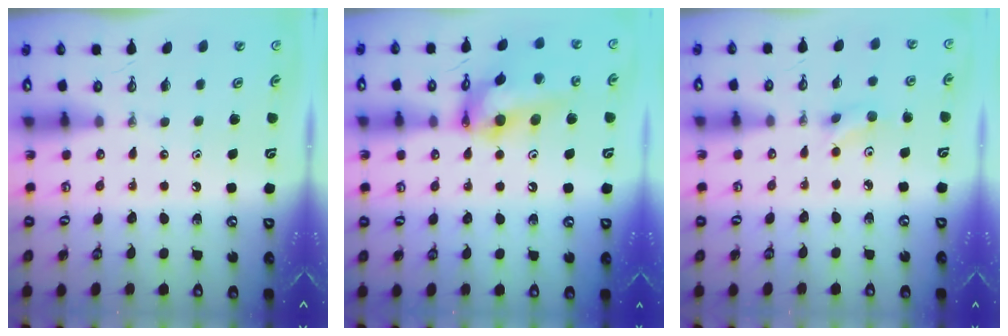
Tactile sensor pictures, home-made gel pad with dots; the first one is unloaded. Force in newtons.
{"total": 17.0, "press": 16.9, "slide": 2.0}
{"total": 4.6, "press": 4.5, "slide": 0.9}